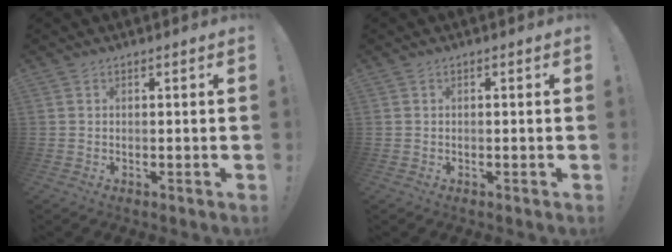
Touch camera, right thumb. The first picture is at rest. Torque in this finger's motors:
{"motor_torque": [0.11, 0.05, 0.18, -0.07, 0.00]}